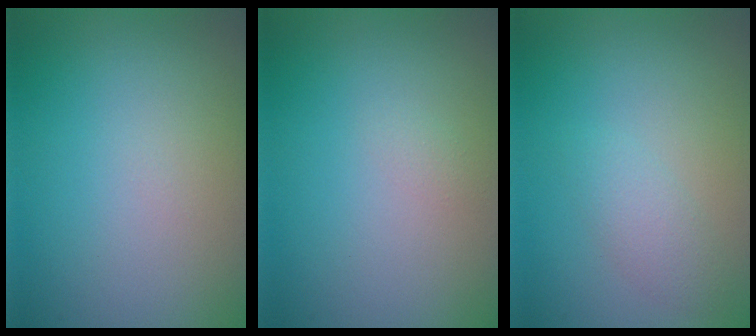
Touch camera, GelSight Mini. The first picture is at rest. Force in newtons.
{"total": 0.5, "press": 0.5, "slide": 0.0}
{"total": 1.8, "press": 1.8, "slide": 0.1}